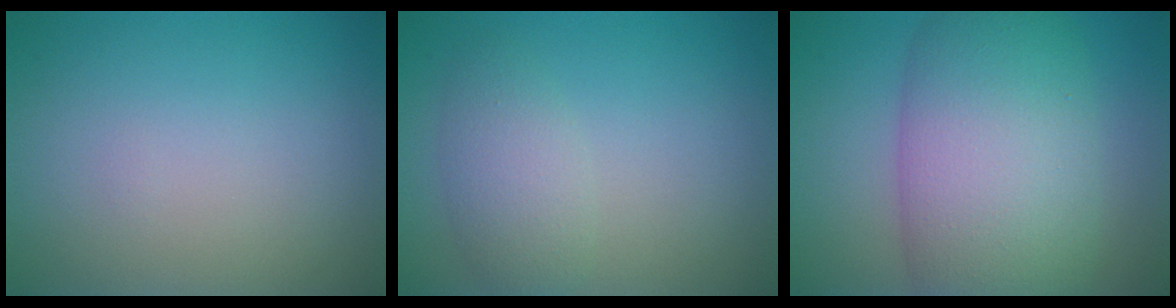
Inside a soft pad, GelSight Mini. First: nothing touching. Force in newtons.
{"total": 2.9, "press": 2.9, "slide": 0.1}
{"total": 11.3, "press": 11.3, "slide": 0.3}